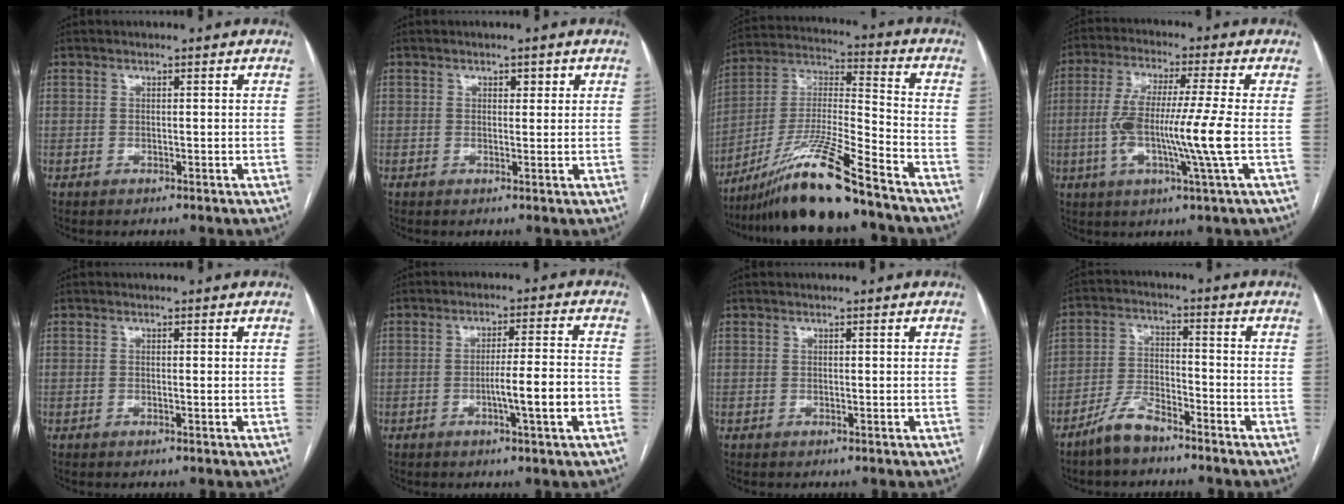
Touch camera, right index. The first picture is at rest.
{"total": 1.4, "force": [0.7, 0.9, 0.8], "torque": [-0.008, 0.002, 0.008]}
{"total": 16.4, "force": [-12.5, 0.0, 10.6], "torque": [-0.212, -0.016, -0.227]}
{"total": 12.0, "force": [-1.8, -0.6, 11.9], "torque": [-0.230, -0.007, -0.039]}
{"total": 0.5, "force": [-0.1, 0.0, 0.5], "torque": [-0.010, -0.001, -0.001]}
{"total": 7.7, "force": [-2.5, -0.2, 7.2], "torque": [-0.110, 0.003, -0.039]}
{"total": 0.0}
{"total": 6.4, "force": [-5.1, 2.2, 3.1], "torque": [-0.070, 0.002, -0.098]}